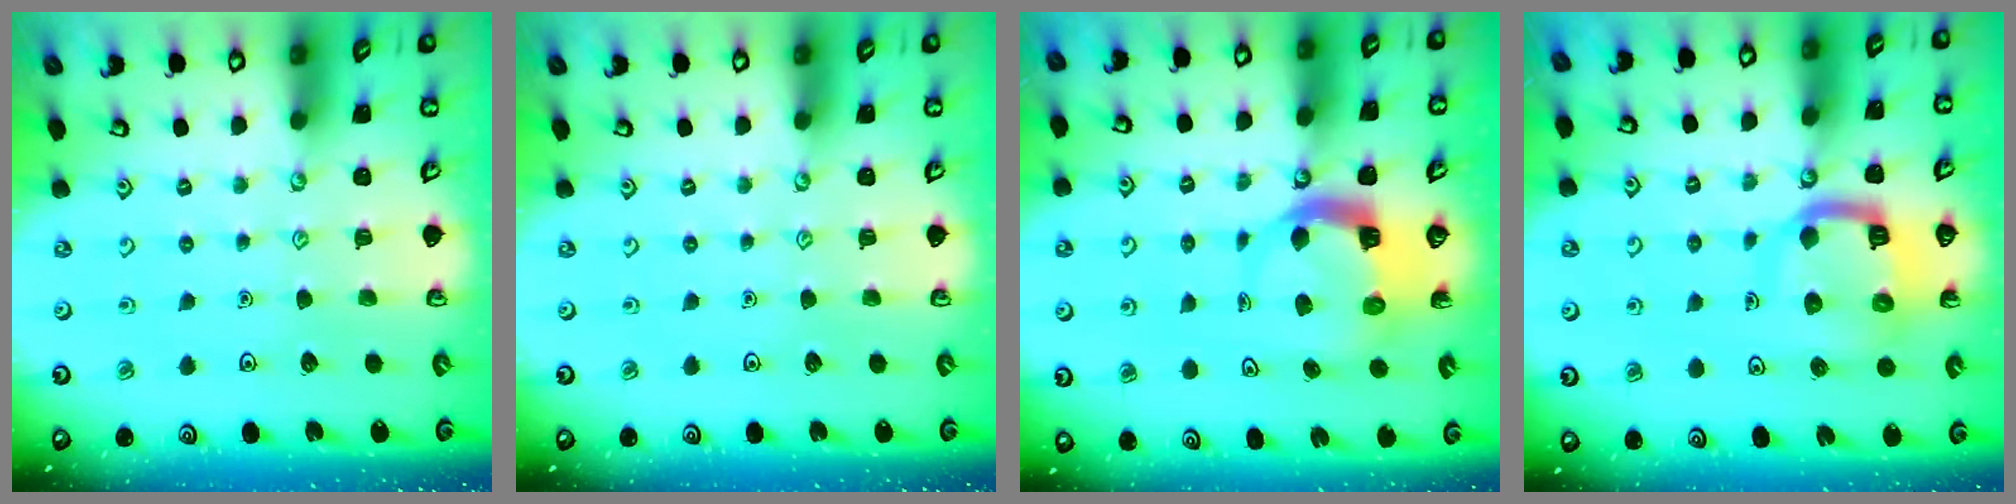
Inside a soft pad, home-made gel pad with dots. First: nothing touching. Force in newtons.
{"total": 0.0}
{"total": 5.3, "press": 5.3, "slide": 0.7}
{"total": 10.7, "press": 10.6, "slide": 1.4}